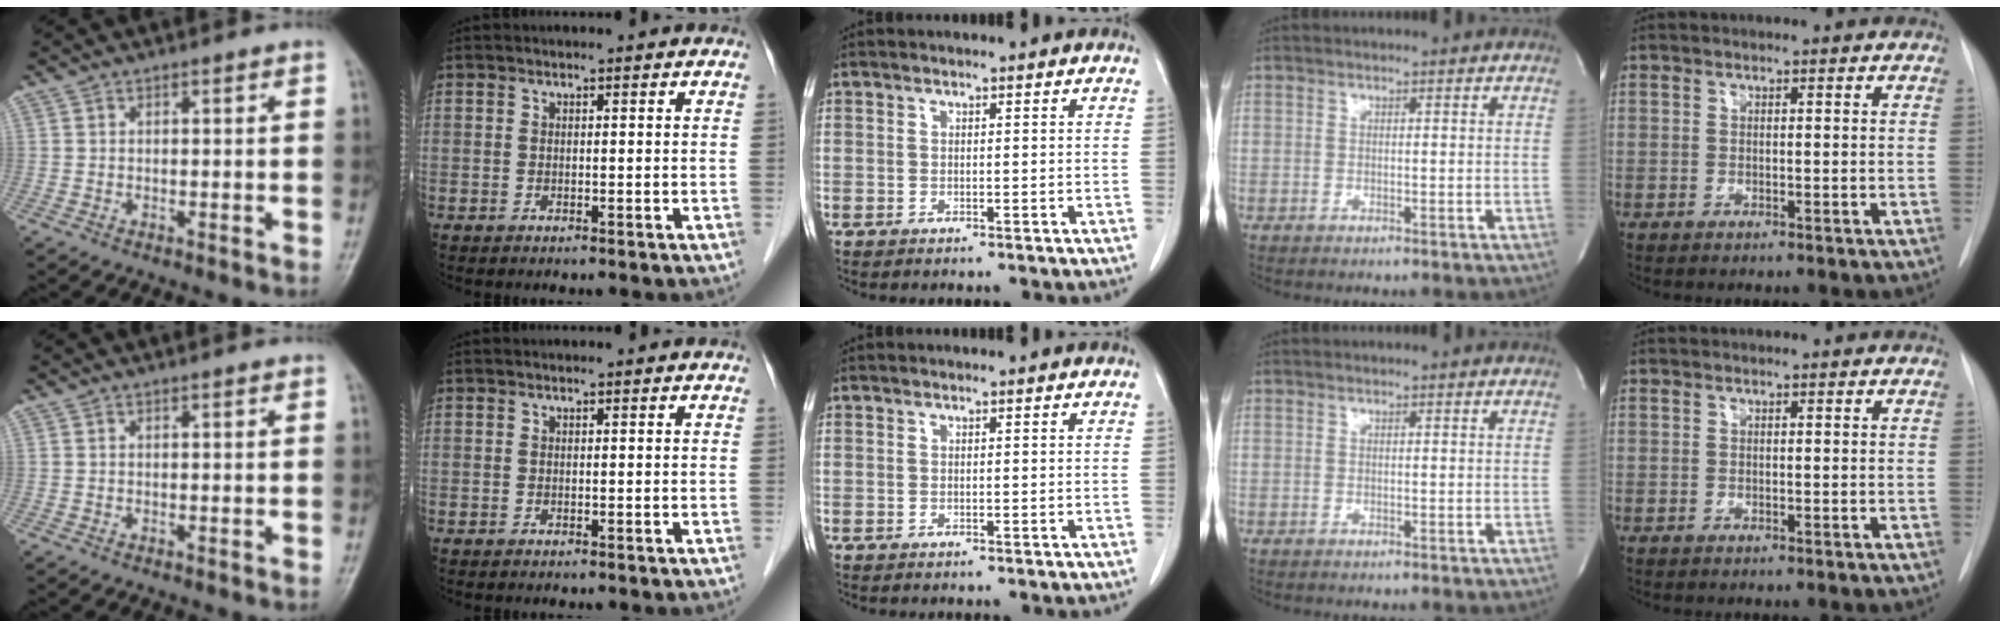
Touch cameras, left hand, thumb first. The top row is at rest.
{}